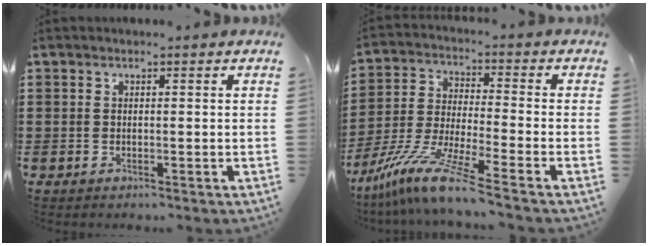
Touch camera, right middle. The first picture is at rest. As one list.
[{"total": 10.1, "force": [-8.0, -0.1, 6.2], "torque": [-0.142, -0.008, -0.167]}]